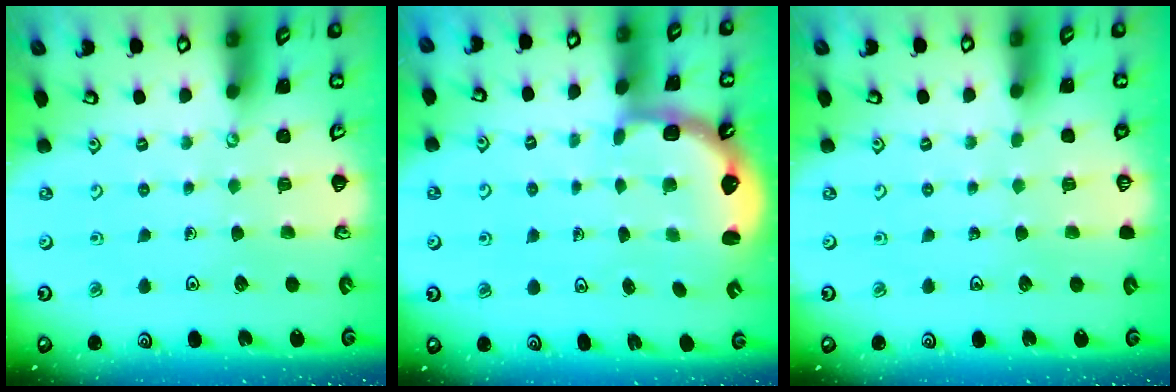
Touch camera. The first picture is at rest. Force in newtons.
{"total": 2.8, "press": 2.2, "slide": 1.8}
{"total": 0.0}